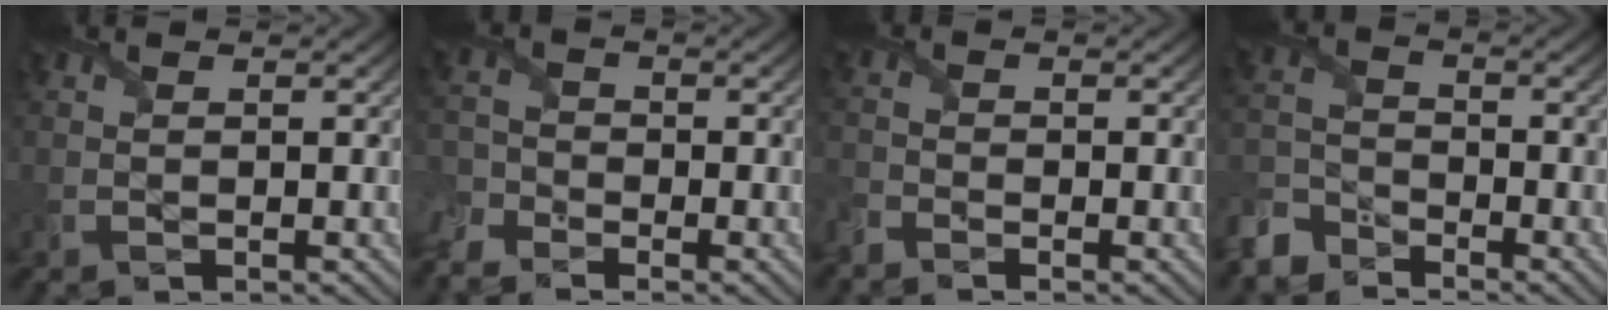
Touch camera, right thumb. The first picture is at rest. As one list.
[{"total": 5.0, "force": [-4.1, 2.4, 1.6], "torque": [-0.050, -0.021, -0.088]}, {"total": 2.1, "force": [-1.9, 0.8, 0.4], "torque": [-0.016, -0.011, -0.051]}, {"total": 5.7, "force": [-4.8, 2.7, 1.5], "torque": [-0.044, -0.008, -0.116]}]